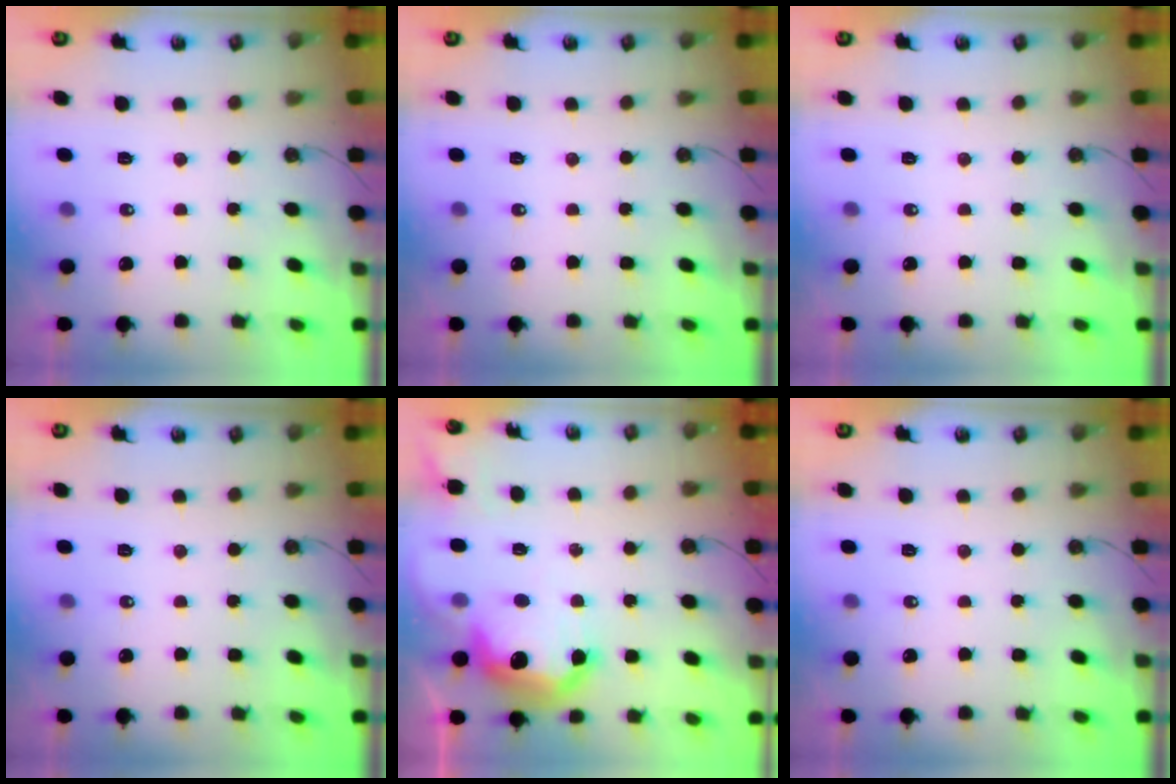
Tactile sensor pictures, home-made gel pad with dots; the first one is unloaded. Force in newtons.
{"total": 0.0}
{"total": 0.0}
{"total": 0.0}
{"total": 15.3, "press": 15.3, "slide": 0.7}
{"total": 0.0}